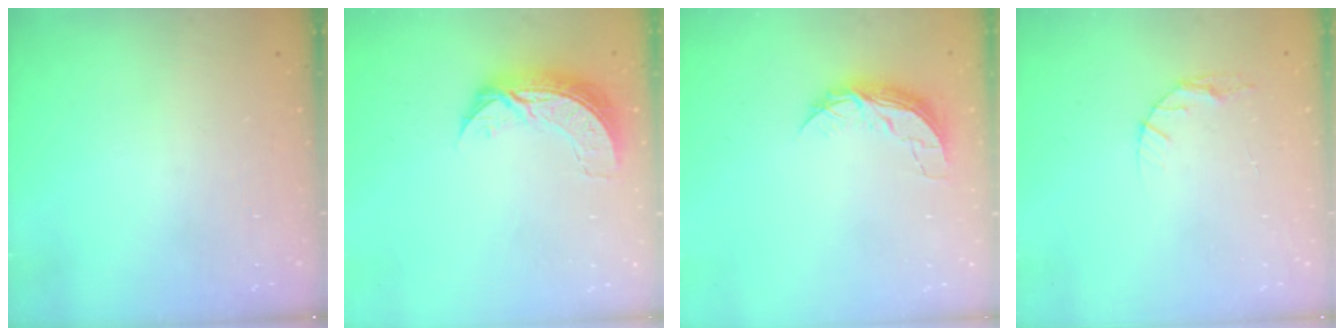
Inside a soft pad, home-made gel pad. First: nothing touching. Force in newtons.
{"total": 8.6, "press": 8.6, "slide": 0.6}
{"total": 6.9, "press": 6.9, "slide": 0.5}
{"total": 4.9, "press": 4.9, "slide": 0.6}